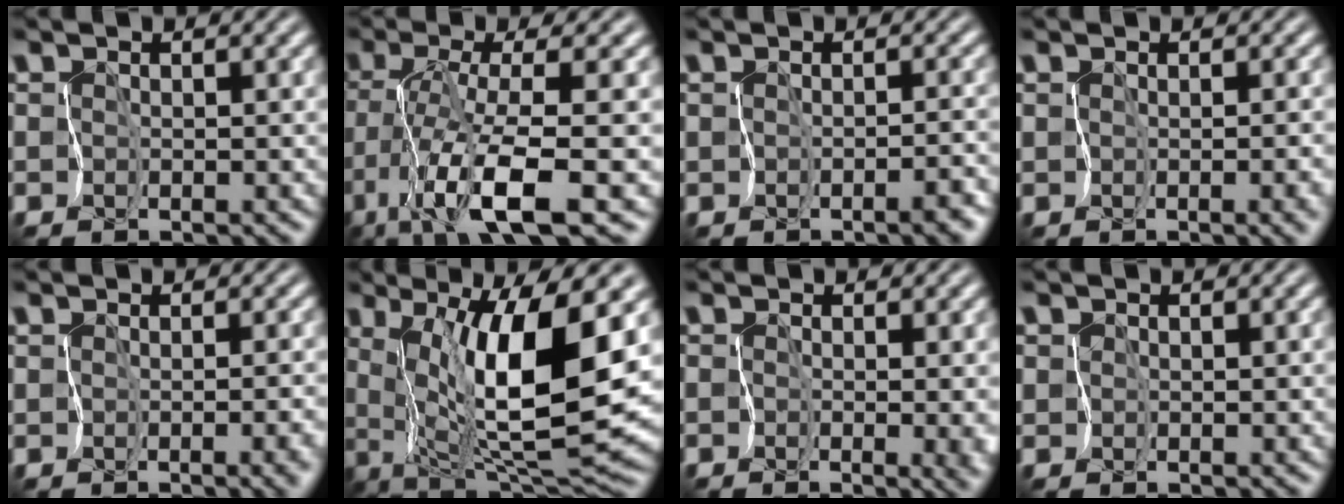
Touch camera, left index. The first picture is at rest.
{"total": 8.2, "force": [-4.0, 0.8, 7.1], "torque": [-0.138, -0.004, -0.074]}
{"total": 2.2, "force": [-1.7, 1.0, 0.8], "torque": [0.003, 0.008, -0.019]}
{"total": 3.7, "force": [-1.4, 2.1, 2.7], "torque": [-0.010, 0.004, -0.007]}
{"total": 3.4, "force": [-1.6, 1.8, 2.4], "torque": [-0.005, 0.002, -0.009]}
{"total": 10.5, "force": [2.2, 2.0, 10.0], "torque": [-0.173, -0.019, 0.048]}
{"total": 2.8, "force": [-0.4, 1.2, 2.5], "torque": [-0.022, -0.011, -0.003]}
{"total": 2.4, "force": [1.3, 1.8, 0.9], "torque": [-0.018, 0.015, 0.006]}